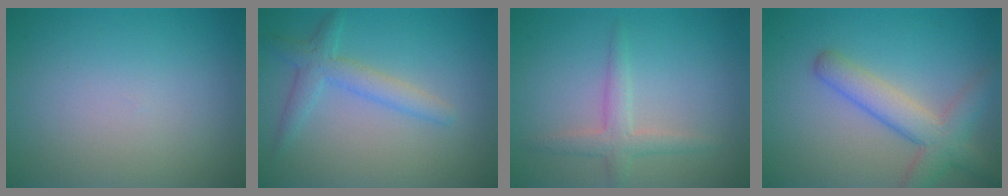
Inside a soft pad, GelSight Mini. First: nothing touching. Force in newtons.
{"total": 2.7, "press": 2.7, "slide": 0.1}
{"total": 2.4, "press": 2.4, "slide": 0.0}
{"total": 4.8, "press": 4.8, "slide": 0.2}